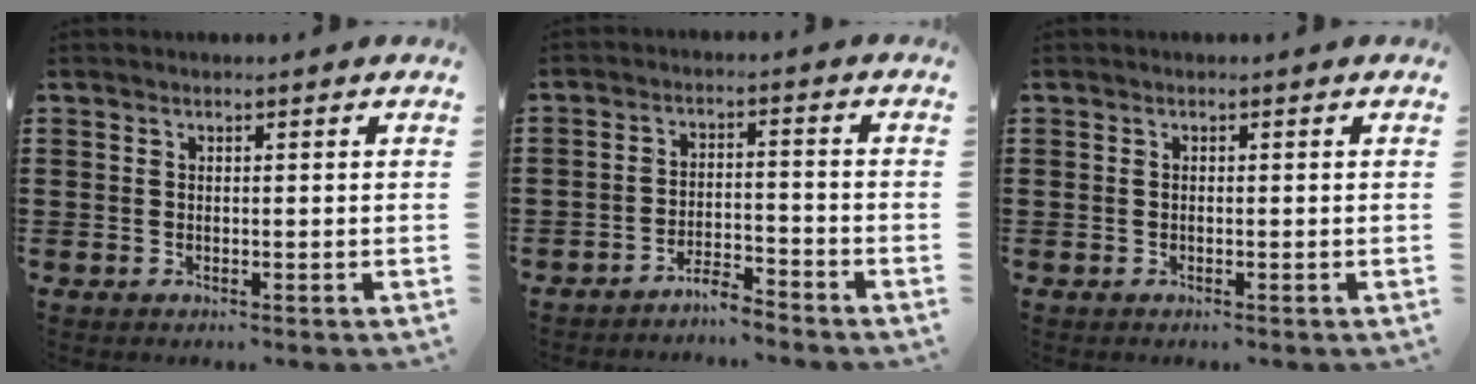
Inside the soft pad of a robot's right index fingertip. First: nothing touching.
{"total": 3.8, "force": [-3.8, 0.1, 0.6], "torque": [-0.015, 0.006, -0.078]}
{"total": 0.0}